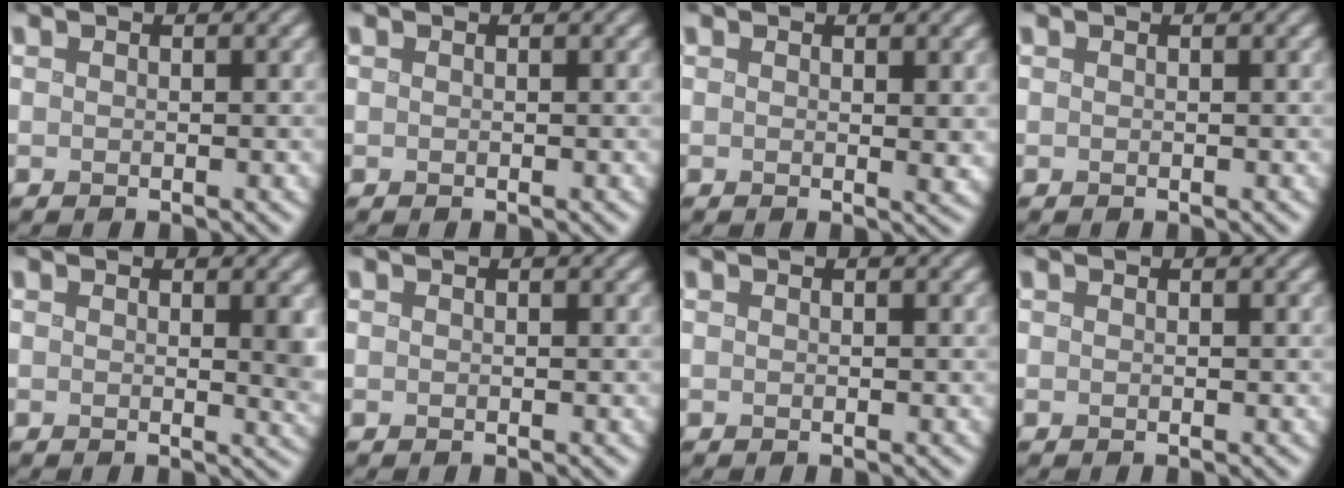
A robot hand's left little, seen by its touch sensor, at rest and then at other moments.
{"total": 0.0}
{"total": 1.0, "force": [0.4, 0.1, 0.9], "torque": [-0.010, -0.004, 0.006]}
{"total": 0.0}
{"total": 2.4, "force": [0.6, 0.7, 2.2], "torque": [-0.018, -0.002, 0.007]}
{"total": 0.0}
{"total": 0.0}
{"total": 0.0}